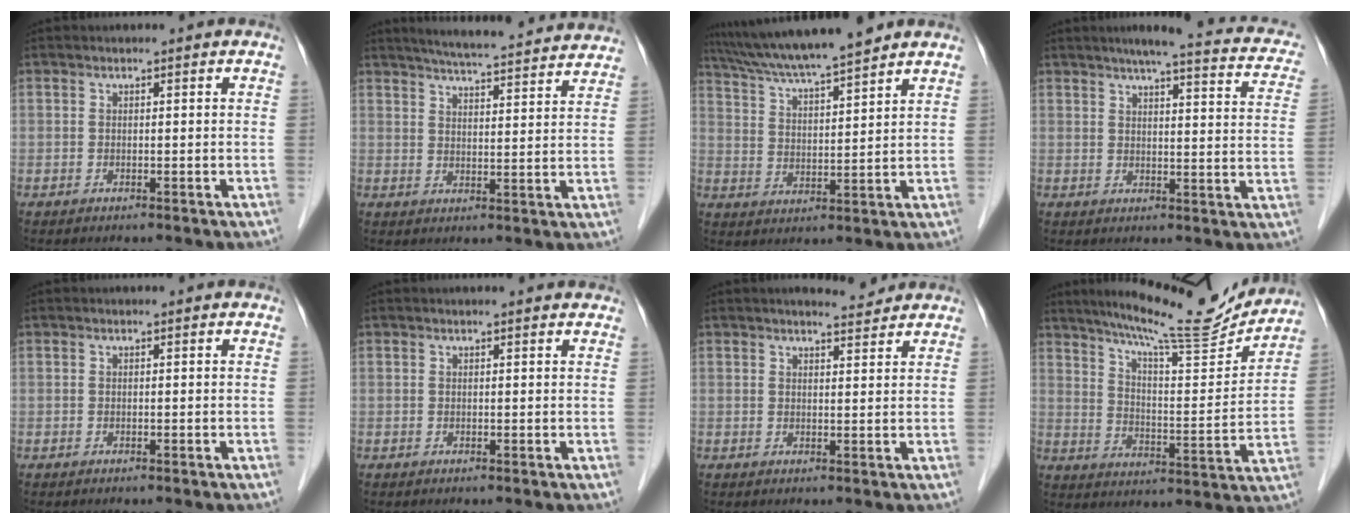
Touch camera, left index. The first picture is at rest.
{"total": 18.4, "force": [17.0, 1.3, 6.8], "torque": [-0.101, 0.003, 0.218]}
{"total": 12.9, "force": [11.3, -0.2, 6.2], "torque": [-0.112, 0.015, 0.192]}
{"total": 16.9, "force": [13.6, 2.6, 9.7], "torque": [-0.117, 0.003, 0.145]}
{"total": 0.0}
{"total": 2.9, "force": [2.7, 0.4, 0.9], "torque": [-0.016, 0.009, 0.024]}
{"total": 2.4, "force": [2.3, 0.2, 0.4], "torque": [-0.009, -0.006, 0.034]}
{"total": 17.2, "force": [15.6, 1.0, 7.1], "torque": [-0.116, -0.028, 0.227]}